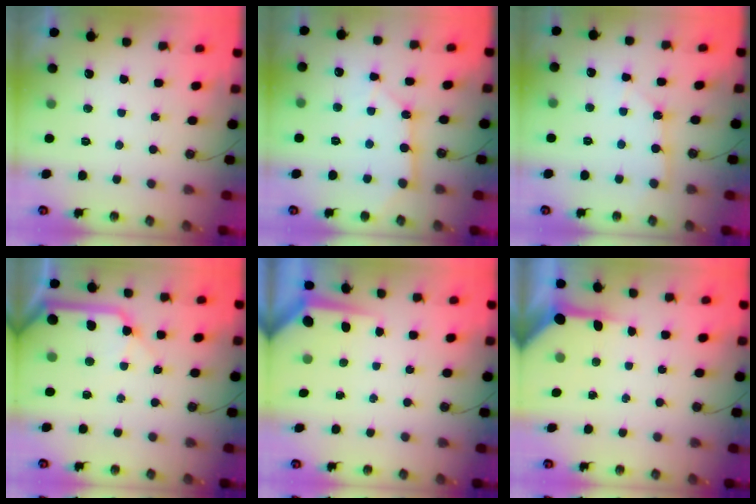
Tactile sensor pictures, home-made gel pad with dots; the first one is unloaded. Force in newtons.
{"total": 8.7, "press": 8.6, "slide": 0.7}
{"total": 3.0, "press": 3.0, "slide": 0.2}
{"total": 12.8, "press": 12.7, "slide": 1.8}
{"total": 4.0, "press": 4.0, "slide": 0.3}
{"total": 7.1, "press": 7.1, "slide": 0.4}